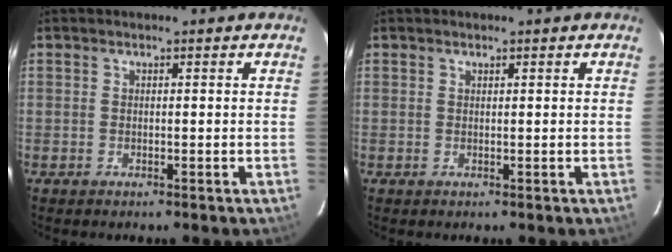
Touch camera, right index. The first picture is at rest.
{"total": 0.0}